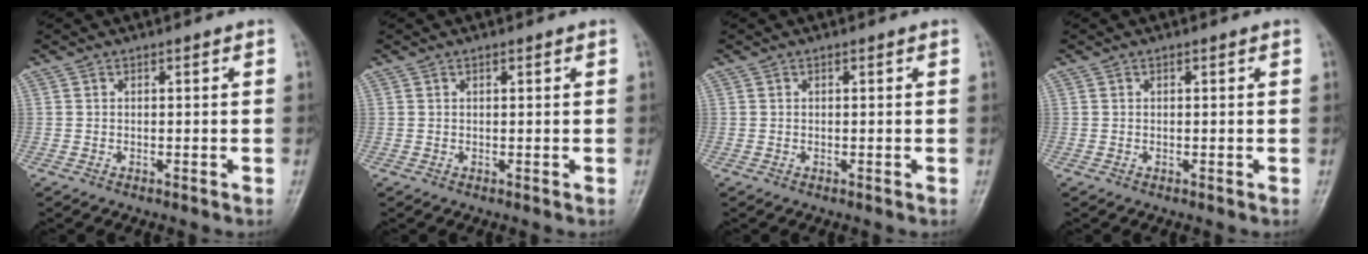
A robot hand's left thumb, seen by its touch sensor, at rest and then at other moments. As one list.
[{"total": 0.6, "force": [0.4, 0.2, 0.4], "torque": [-0.007, -0.001, 0.005]}, {"total": 0.0}, {"total": 0.0}]